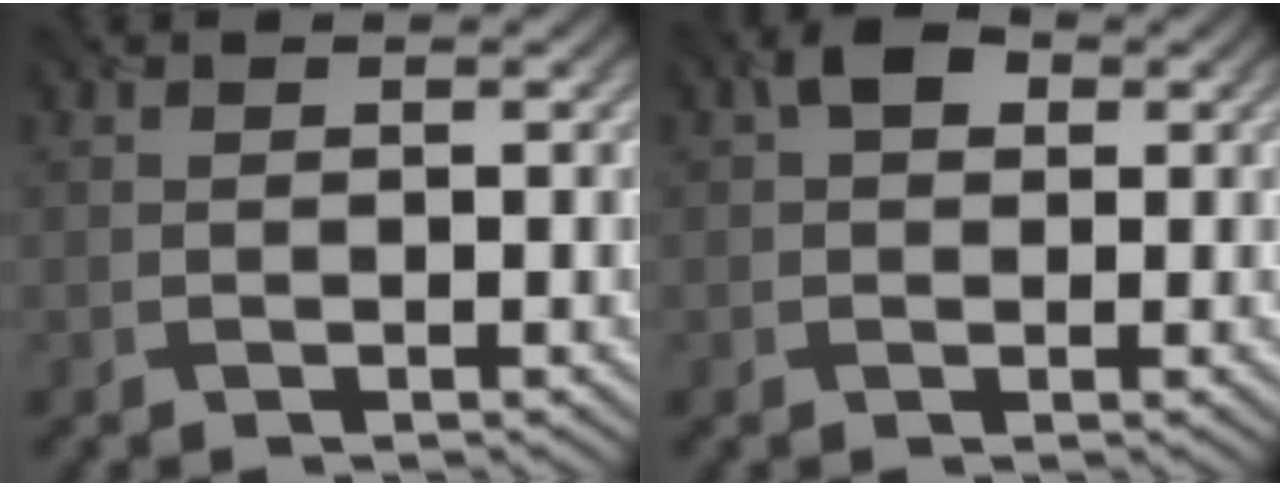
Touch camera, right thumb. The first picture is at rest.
{"total": 2.5, "force": [0.7, 1.9, 1.5], "torque": [-0.022, 0.005, 0.005]}